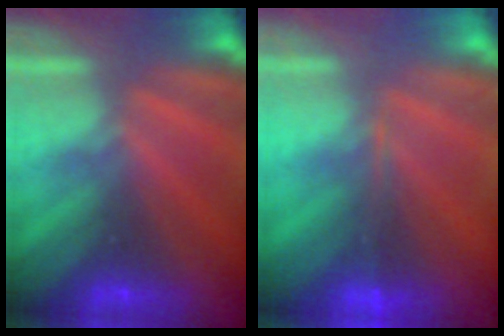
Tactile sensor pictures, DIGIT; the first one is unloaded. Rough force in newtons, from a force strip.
{"total": 1.3}